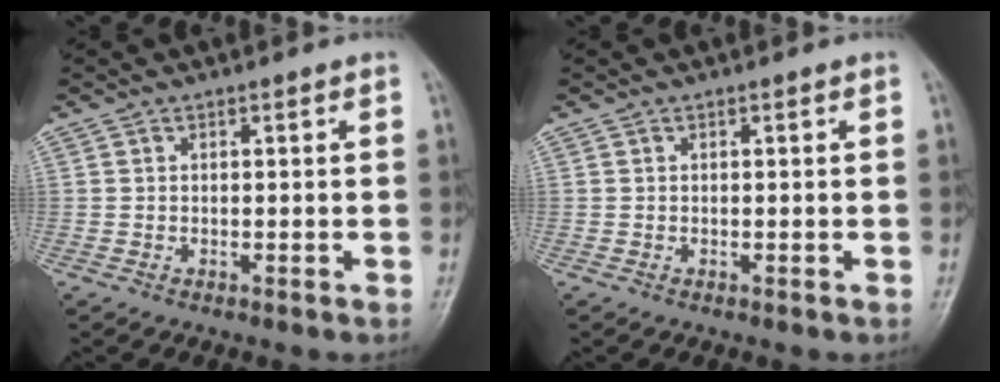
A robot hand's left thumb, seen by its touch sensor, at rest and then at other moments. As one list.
[{"total": 0.0}]